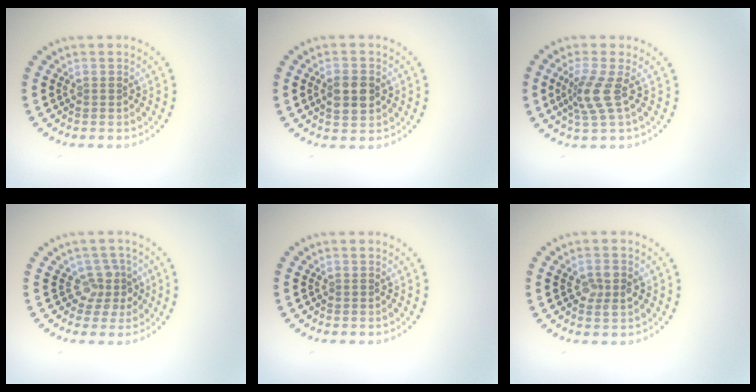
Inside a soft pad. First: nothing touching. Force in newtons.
{"total": 3.1, "press": 3.1, "slide": 0.2}
{"total": 2.9, "press": 2.1, "slide": 1.9}
{"total": 2.6, "press": 1.9, "slide": 1.7}
{"total": 0.0}
{"total": 2.0, "press": 2.0, "slide": 0.2}